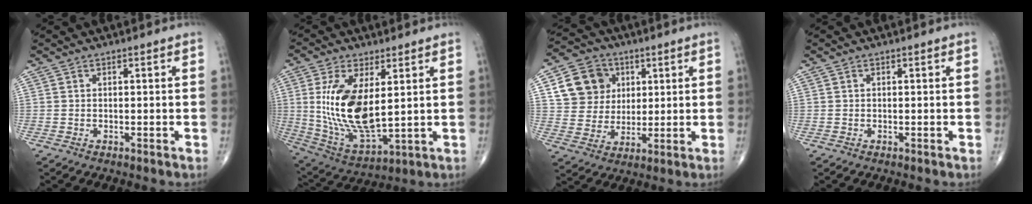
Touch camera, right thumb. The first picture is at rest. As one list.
[{"total": 16.7, "force": [2.7, 7.5, 14.6], "torque": [-0.287, -0.023, 0.069]}, {"total": 11.9, "force": [3.9, 10.4, 4.3], "torque": [-0.046, -0.003, 0.070]}, {"total": 0.0}]